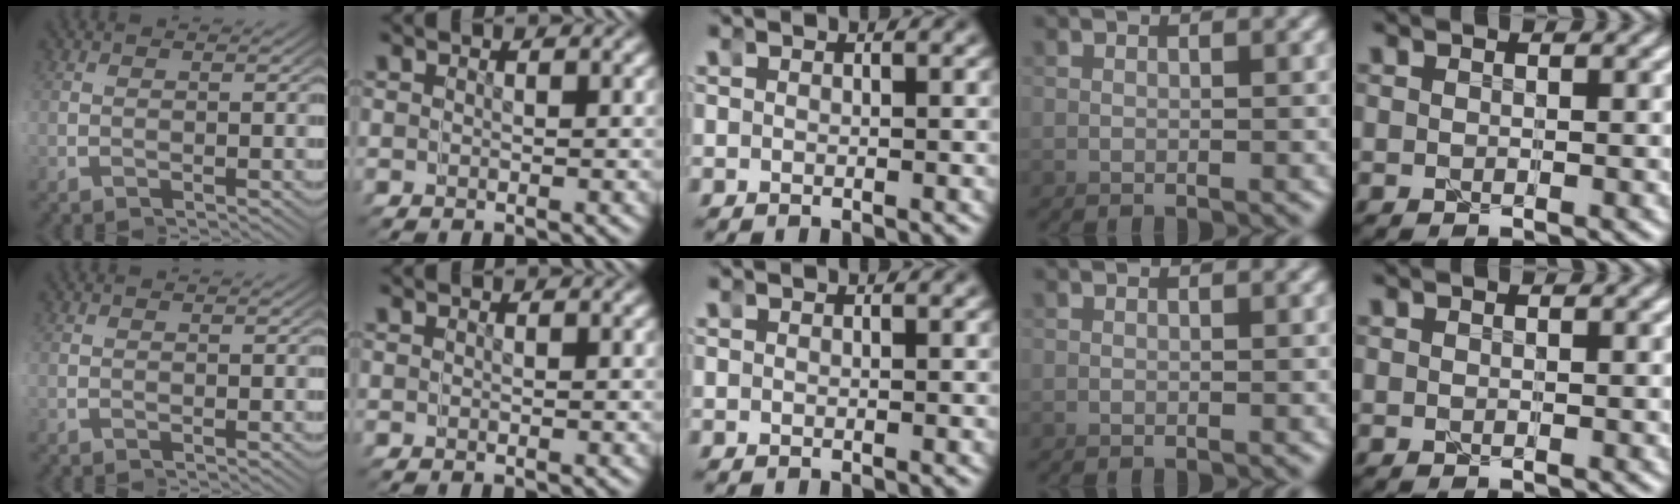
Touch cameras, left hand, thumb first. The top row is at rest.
{}